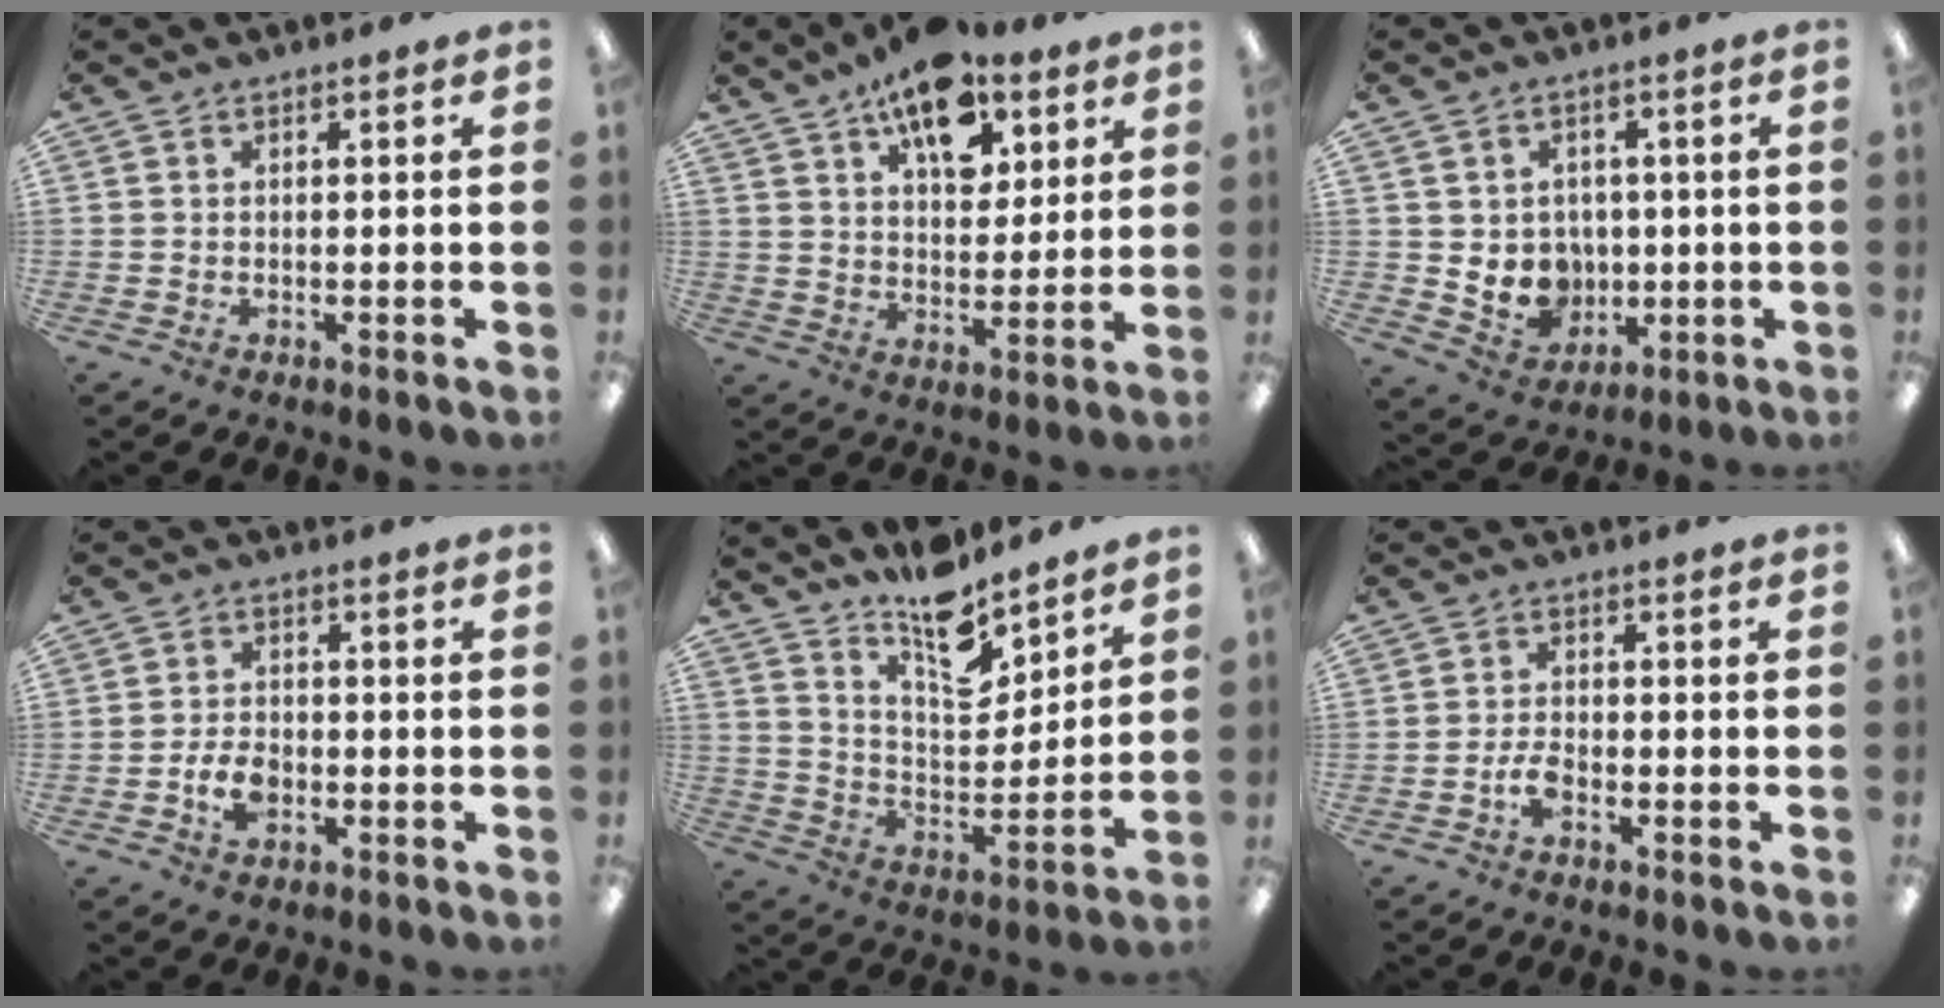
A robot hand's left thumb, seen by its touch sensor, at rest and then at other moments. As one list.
[{"total": 15.1, "force": [9.6, 7.7, 8.7], "torque": [-0.120, -0.047, 0.167]}, {"total": 6.9, "force": [0.5, 6.7, 1.9], "torque": [-0.041, 0.000, 0.021]}, {"total": 5.1, "force": [-1.8, 3.1, 3.7], "torque": [-0.071, 0.008, -0.031]}, {"total": 12.8, "force": [10.2, 4.9, 5.9], "torque": [-0.083, -0.079, 0.183]}, {"total": 3.3, "force": [-1.7, 1.4, 2.5], "torque": [-0.048, 0.007, -0.031]}]